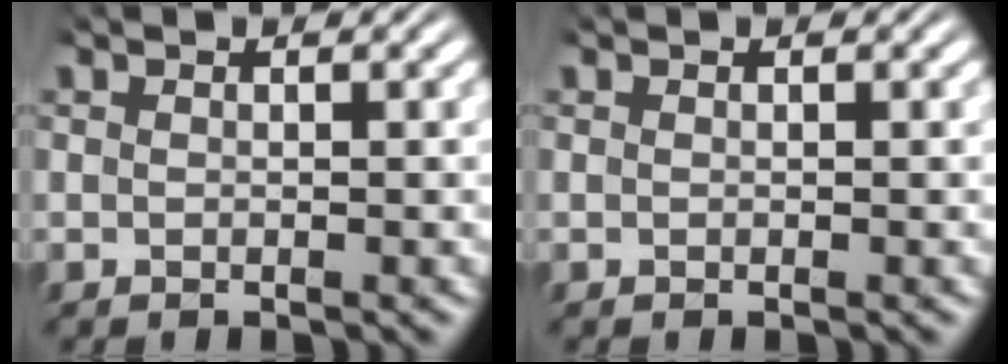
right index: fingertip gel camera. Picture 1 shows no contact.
{"total": 0.0}